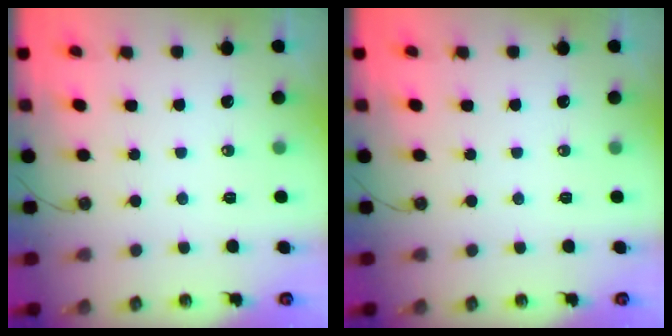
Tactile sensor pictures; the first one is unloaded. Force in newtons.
{"total": 0.0}